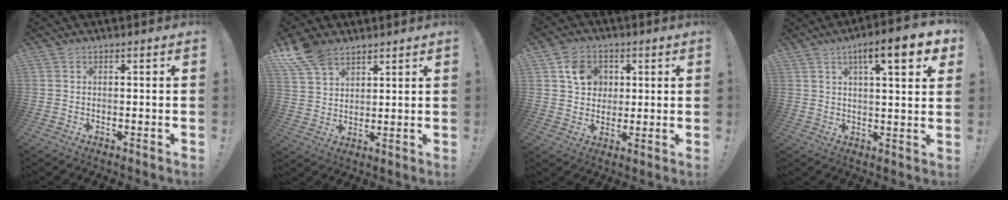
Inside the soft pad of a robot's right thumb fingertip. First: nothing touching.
{"total": 10.1, "force": [7.3, 5.8, 3.8], "torque": [-0.084, -0.035, 0.146]}
{"total": 9.0, "force": [3.3, 7.7, 3.3], "torque": [-0.042, -0.008, 0.065]}
{"total": 11.2, "force": [5.3, 2.2, 9.6], "torque": [-0.132, -0.022, 0.077]}